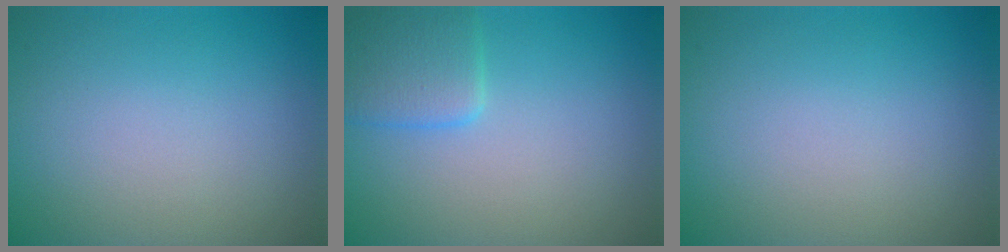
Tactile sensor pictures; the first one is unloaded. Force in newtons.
{"total": 2.9, "press": 2.9, "slide": 0.2}
{"total": 0.0}